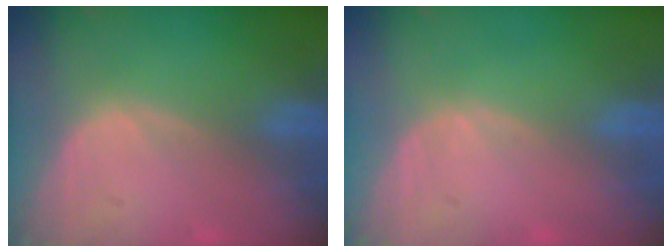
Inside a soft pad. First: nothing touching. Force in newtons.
{"total": 0.0}